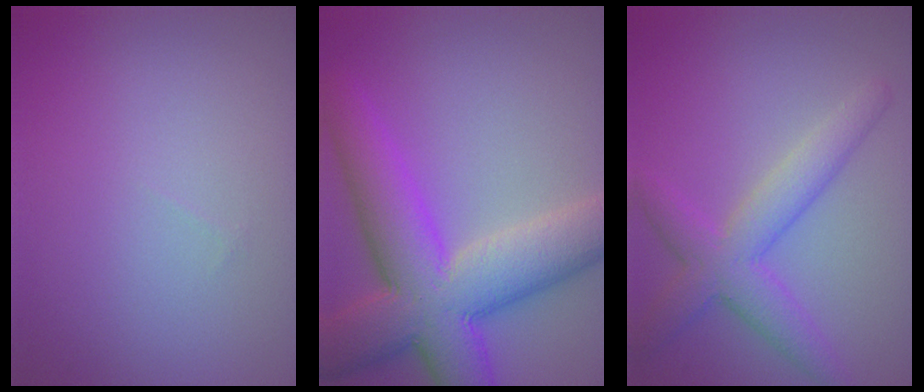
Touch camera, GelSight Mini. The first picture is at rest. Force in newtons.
{"total": 10.9, "press": 10.9, "slide": 0.5}
{"total": 4.6, "press": 4.6, "slide": 0.1}